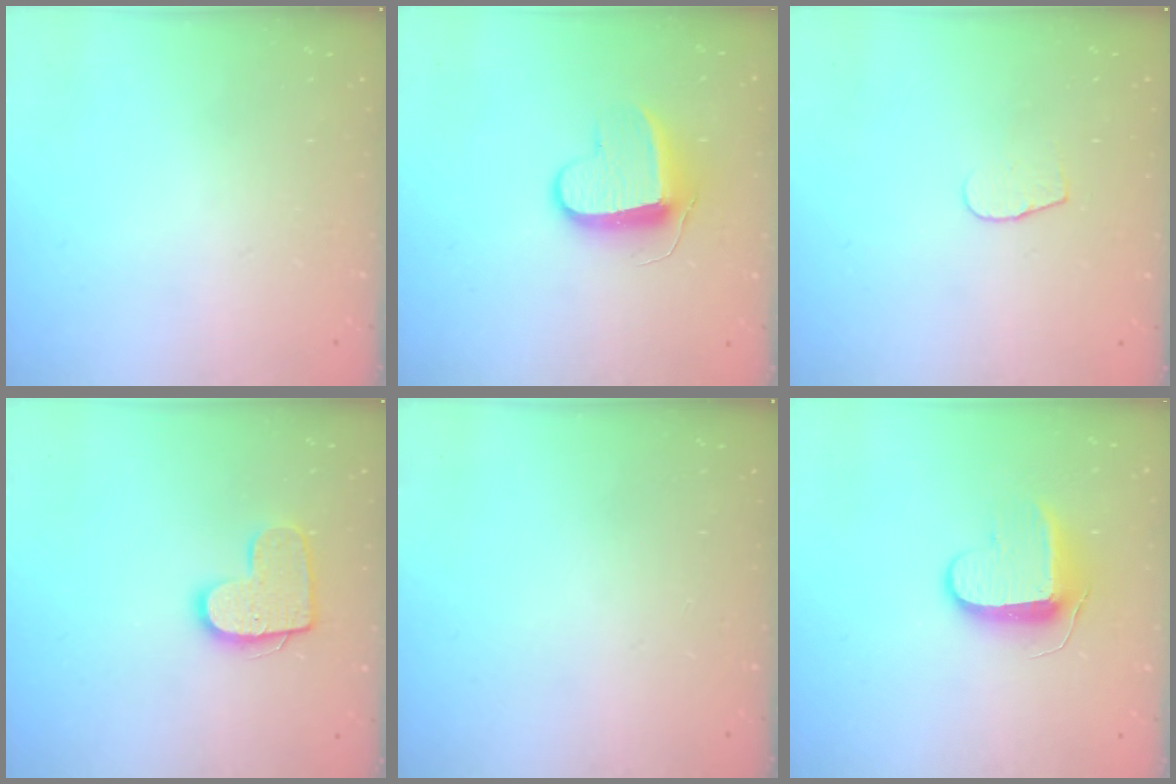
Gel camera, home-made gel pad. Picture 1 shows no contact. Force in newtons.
{"total": 9.4, "press": 9.4, "slide": 0.5}
{"total": 4.6, "press": 4.6, "slide": 0.4}
{"total": 11.8, "press": 11.8, "slide": 0.6}
{"total": 0.0}
{"total": 8.9, "press": 8.9, "slide": 0.8}